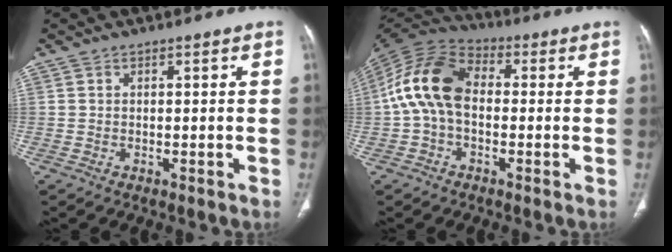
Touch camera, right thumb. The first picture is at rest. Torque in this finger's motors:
{"motor_torque": [1.85, 2.54, 0.91, -0.82, 0.19]}